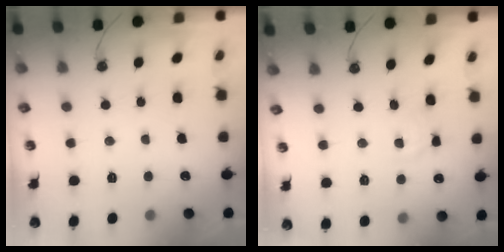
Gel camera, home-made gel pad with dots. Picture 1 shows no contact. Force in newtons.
{"total": 3.0, "press": 2.9, "slide": 0.4}